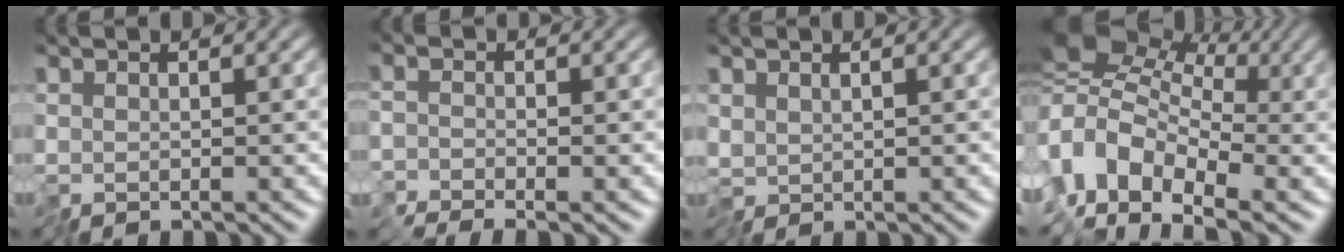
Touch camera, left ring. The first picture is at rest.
{"total": 0.7, "force": [-0.7, 0.0, 0.0], "torque": [0.000, -0.004, -0.018]}
{"total": 0.8, "force": [0.5, 0.5, 0.3], "torque": [-0.011, -0.002, 0.010]}
{"total": 7.1, "force": [-2.5, 4.9, 4.5], "torque": [-0.073, 0.021, -0.069]}